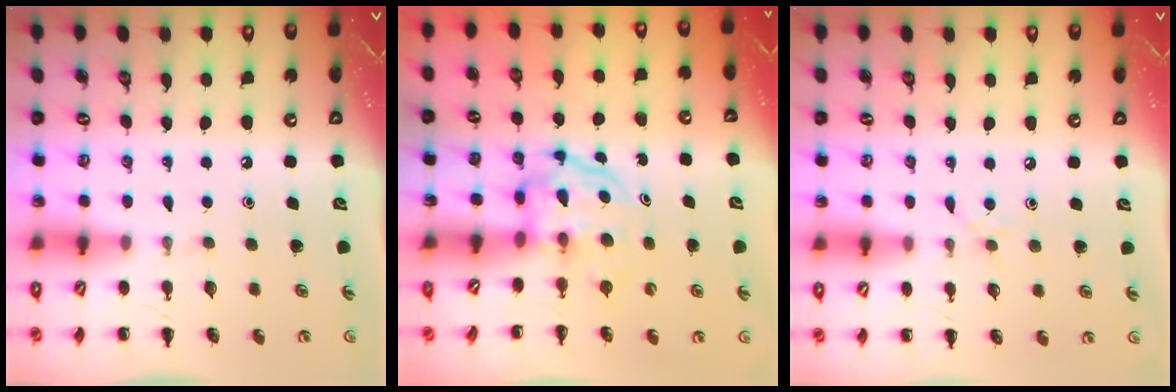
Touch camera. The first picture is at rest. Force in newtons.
{"total": 3.8, "press": 3.8, "slide": 0.2}
{"total": 3.5, "press": 3.2, "slide": 1.5}